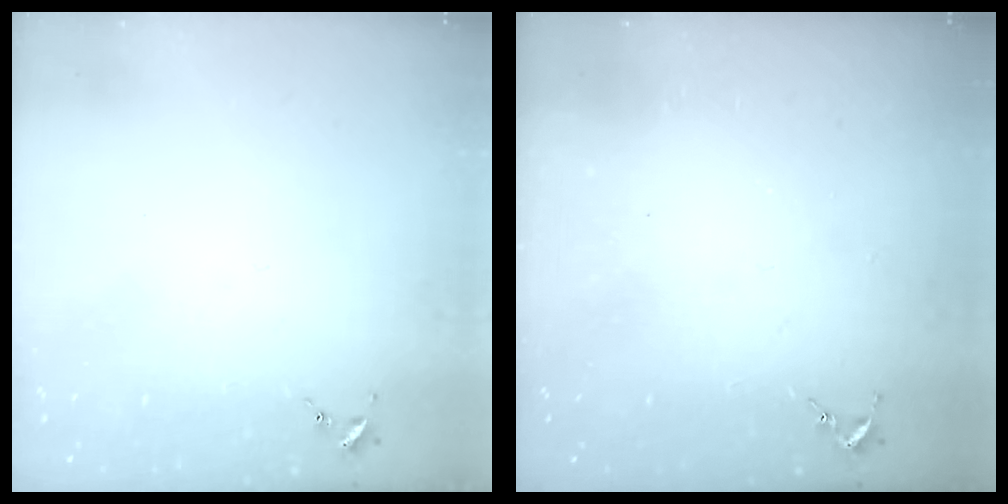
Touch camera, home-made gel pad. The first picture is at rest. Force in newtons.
{"total": 2.6, "press": 2.5, "slide": 0.3}